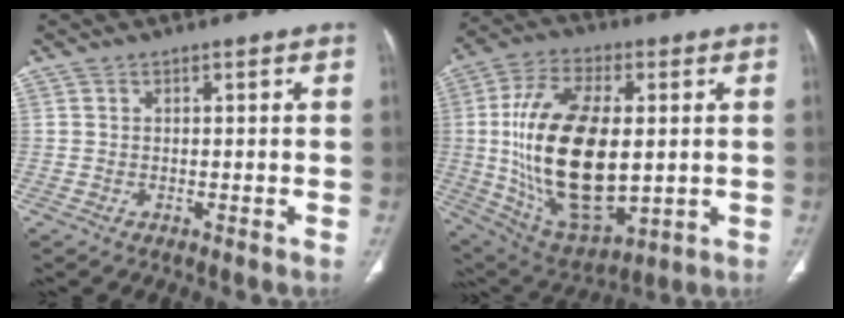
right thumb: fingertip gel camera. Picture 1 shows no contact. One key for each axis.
{"total": 24.8, "fx": 0.6, "fy": 12.7, "fz": 21.2, "tx": -0.396, "ty": -0.011, "tz": 0.028}